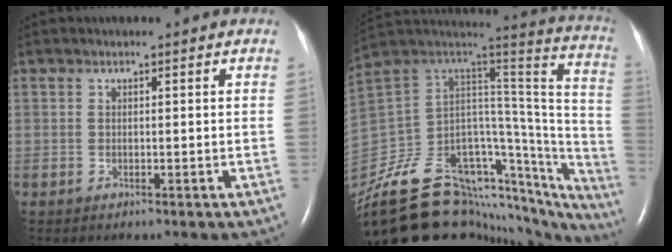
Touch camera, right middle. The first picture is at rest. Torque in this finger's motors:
{"motor_torque": [1.27, -0.87, 1.06, 0.21]}